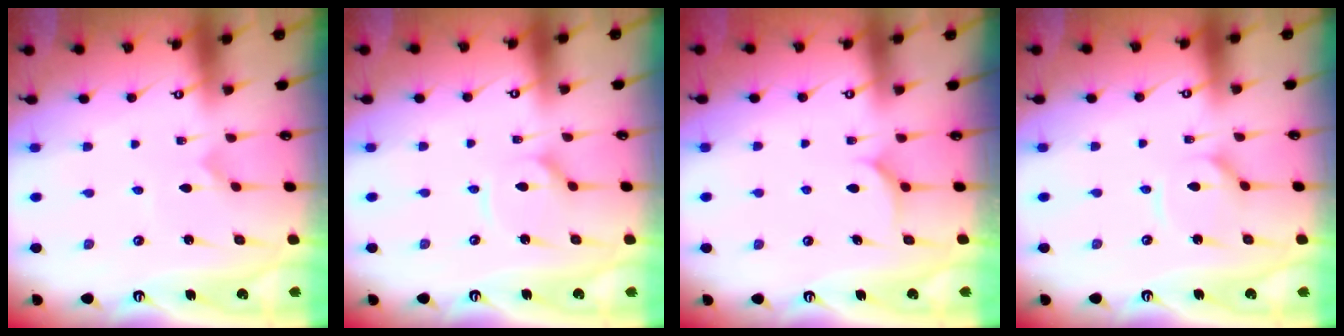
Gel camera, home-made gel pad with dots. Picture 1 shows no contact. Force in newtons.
{"total": 4.0, "press": 4.0, "slide": 0.5}
{"total": 6.1, "press": 6.0, "slide": 0.4}
{"total": 2.8, "press": 2.8, "slide": 0.3}